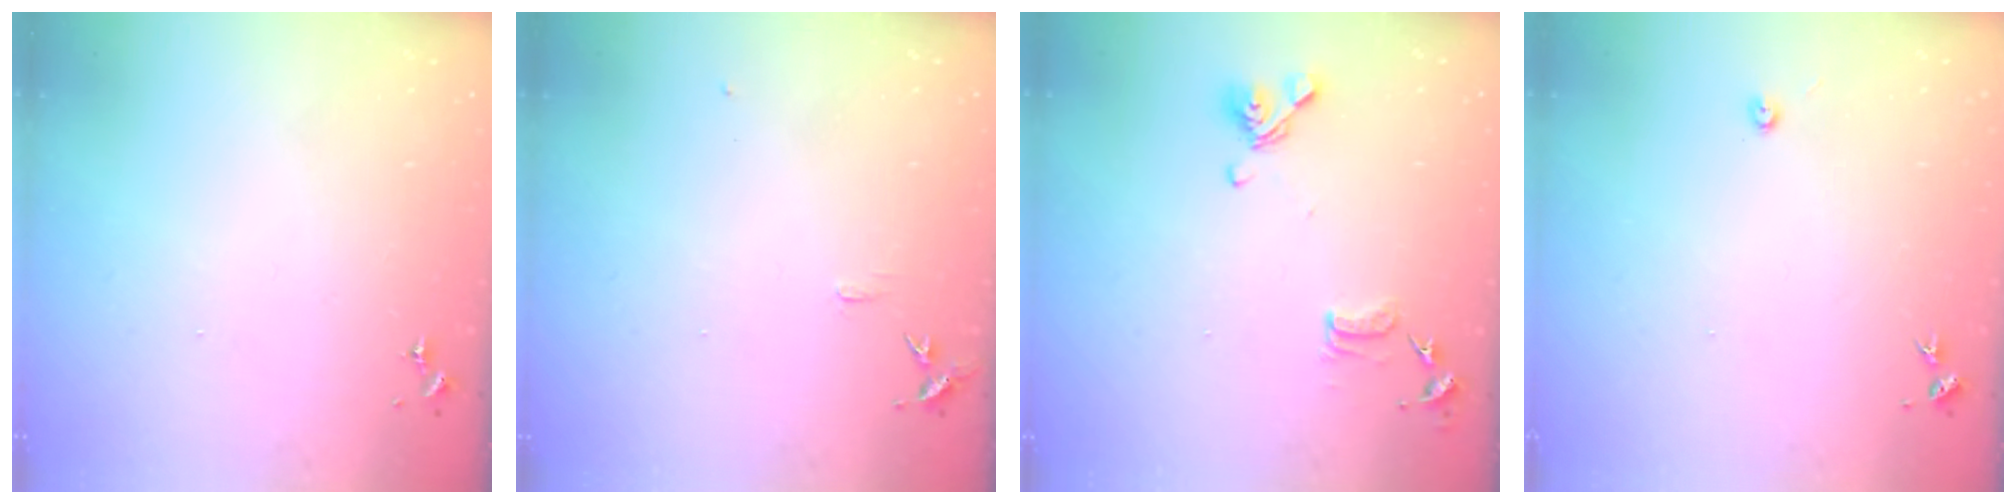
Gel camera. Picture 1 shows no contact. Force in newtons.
{"total": 5.8, "press": 5.8, "slide": 0.6}
{"total": 12.9, "press": 12.8, "slide": 1.9}
{"total": 4.1, "press": 4.1, "slide": 0.4}